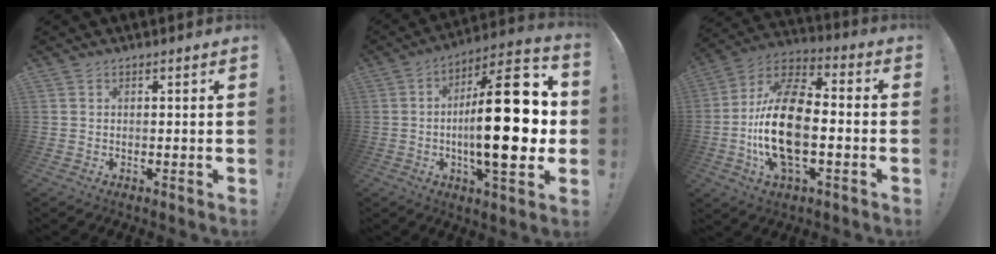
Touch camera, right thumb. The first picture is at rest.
{"total": 25.7, "force": [-1.0, 8.1, 24.4], "torque": [-0.391, 0.001, -0.020]}
{"total": 21.0, "force": [-3.2, 10.5, 18.0], "torque": [-0.348, 0.011, -0.055]}